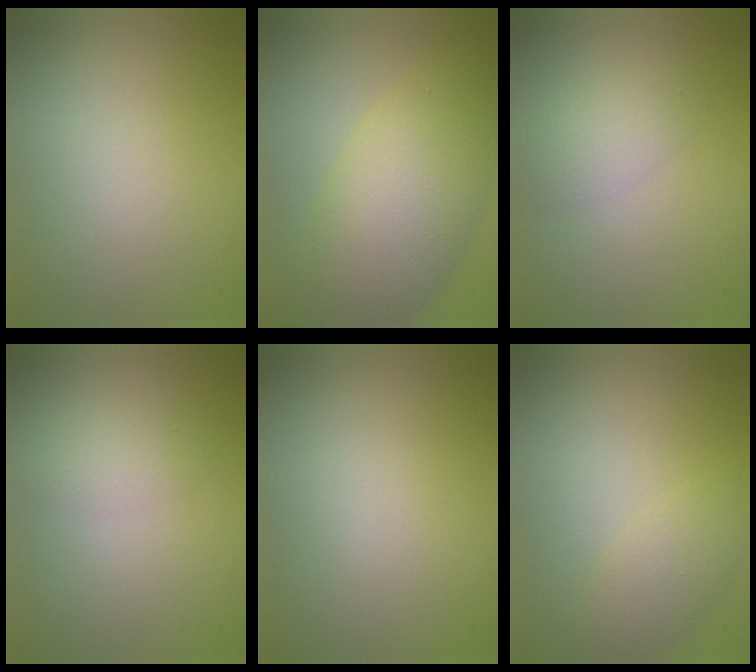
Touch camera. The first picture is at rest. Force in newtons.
{"total": 8.1, "press": 8.1, "slide": 0.3}
{"total": 2.2, "press": 2.2, "slide": 0.1}
{"total": 1.6, "press": 1.5, "slide": 0.2}
{"total": 0.0}
{"total": 2.5, "press": 2.5, "slide": 0.1}